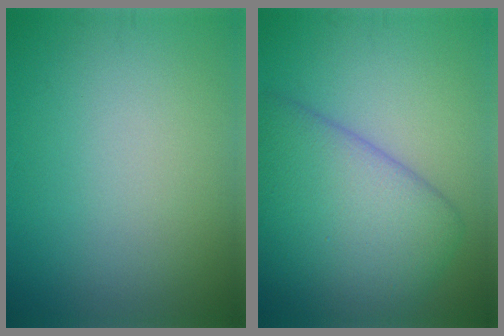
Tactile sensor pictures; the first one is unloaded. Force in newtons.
{"total": 8.6, "press": 8.6, "slide": 0.4}